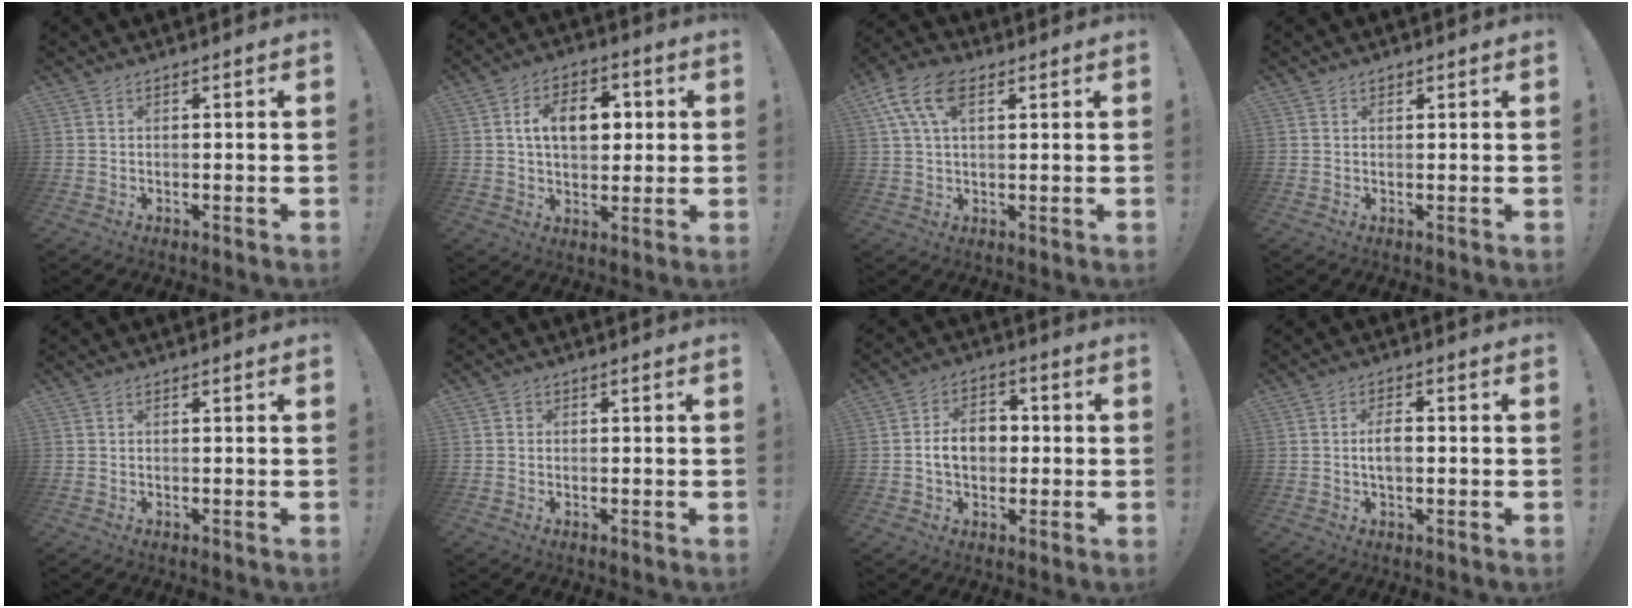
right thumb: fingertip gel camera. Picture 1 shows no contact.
{"total": 12.1, "force": [2.2, 8.5, 8.3], "torque": [-0.122, 0.014, 0.041]}
{"total": 11.1, "force": [4.3, 6.2, 8.1], "torque": [-0.161, 0.001, 0.081]}
{"total": 0.8, "force": [0.6, 0.5, 0.2], "torque": [-0.003, 0.000, 0.011]}
{"total": 0.0}
{"total": 1.6, "force": [-0.3, 1.5, 0.4], "torque": [-0.008, 0.004, -0.006]}
{"total": 10.0, "force": [-0.3, 7.3, 6.8], "torque": [-0.106, 0.017, -0.001]}
{"total": 4.2, "force": [-0.2, 2.0, 3.6], "torque": [-0.058, 0.001, -0.010]}